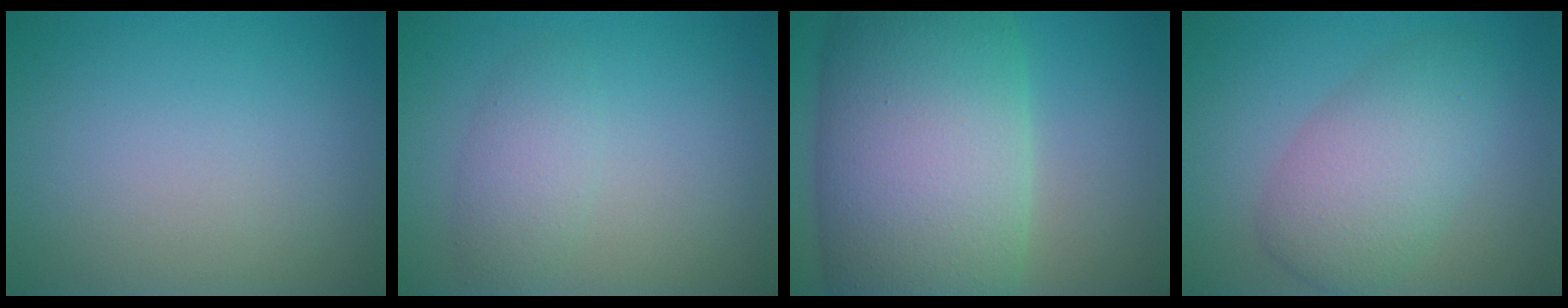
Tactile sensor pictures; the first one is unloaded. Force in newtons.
{"total": 2.4, "press": 2.4, "slide": 0.1}
{"total": 15.4, "press": 15.4, "slide": 0.4}
{"total": 5.2, "press": 5.2, "slide": 0.3}